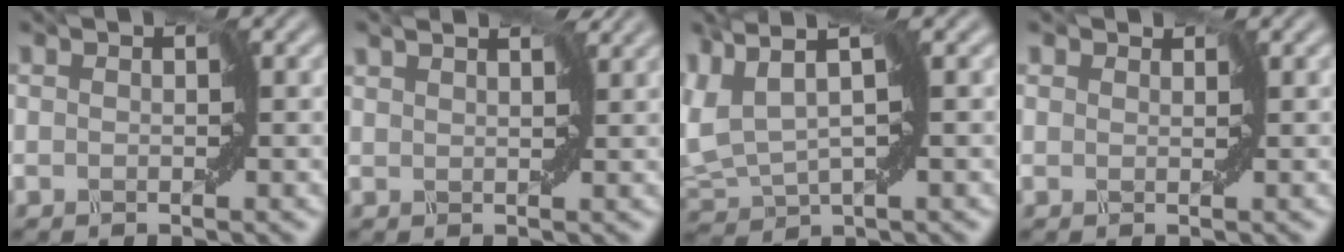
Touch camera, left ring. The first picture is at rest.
{"total": 0.9, "force": [0.8, 0.0, 0.4], "torque": [-0.011, -0.002, 0.015]}
{"total": 5.1, "force": [3.1, 1.5, 3.8], "torque": [-0.112, 0.008, 0.069]}
{"total": 1.6, "force": [0.9, 1.1, 0.7], "torque": [-0.001, 0.010, 0.001]}